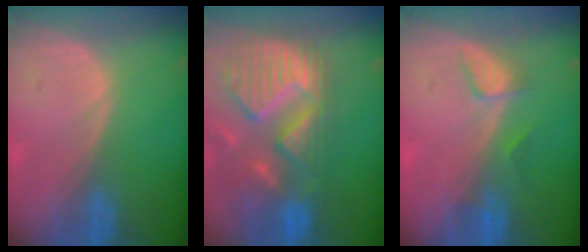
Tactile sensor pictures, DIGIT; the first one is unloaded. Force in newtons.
{"total": 13.9, "press": 11.8, "slide": 7.3}
{"total": 2.8, "press": 2.7, "slide": 0.4}